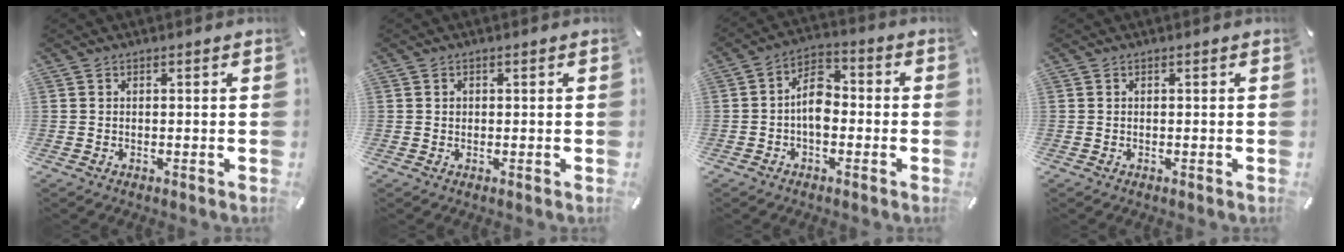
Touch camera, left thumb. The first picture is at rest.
{"total": 0.7, "force": [0.1, 0.7, 0.2], "torque": [-0.002, 0.004, 0.001]}
{"total": 8.0, "force": [-1.7, 5.0, 6.0], "torque": [-0.116, 0.022, -0.029]}
{"total": 0.0}